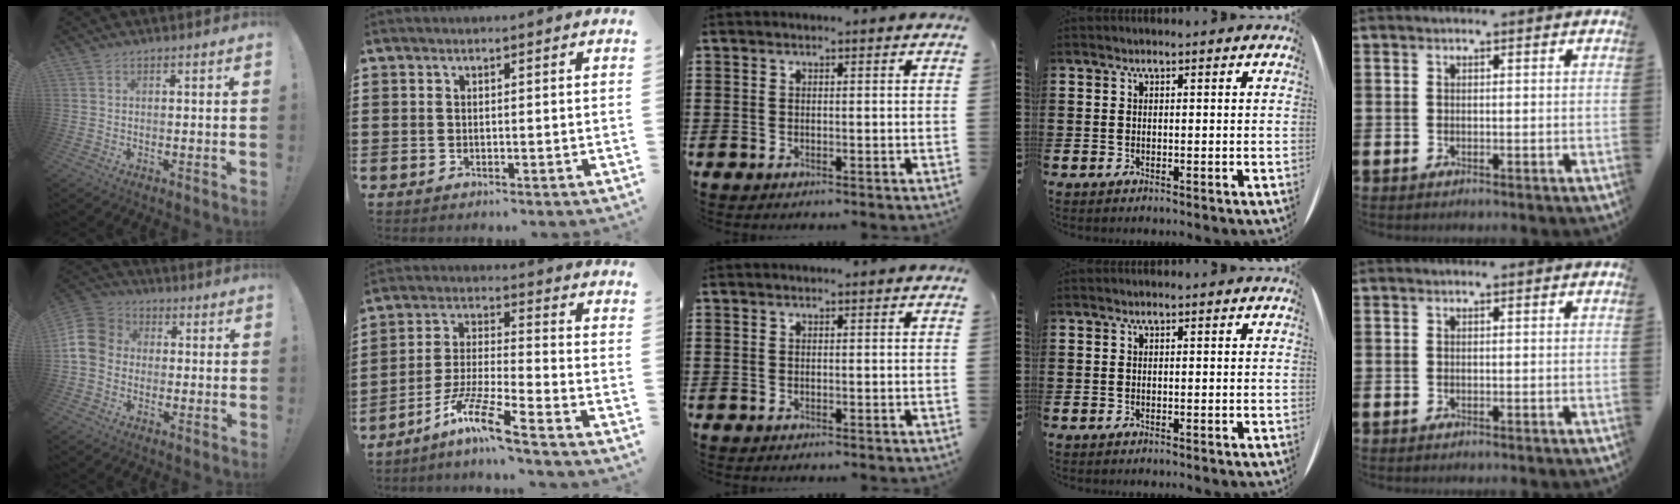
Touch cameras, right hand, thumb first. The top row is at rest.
{"thumb": {"total": 10.6, "force": [-0.6, 9.2, 5.3], "torque": [-0.088, 0.023, -0.006]}, "index": {"total": 9.1, "force": [-7.0, -0.1, 5.8], "torque": [-0.135, -0.014, -0.143]}}